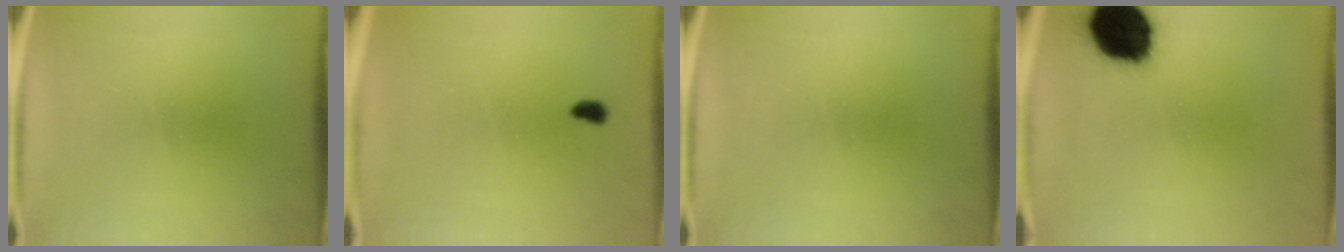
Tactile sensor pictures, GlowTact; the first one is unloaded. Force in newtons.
{"total": 1.3}
{"total": 0.0}
{"total": 17.9}